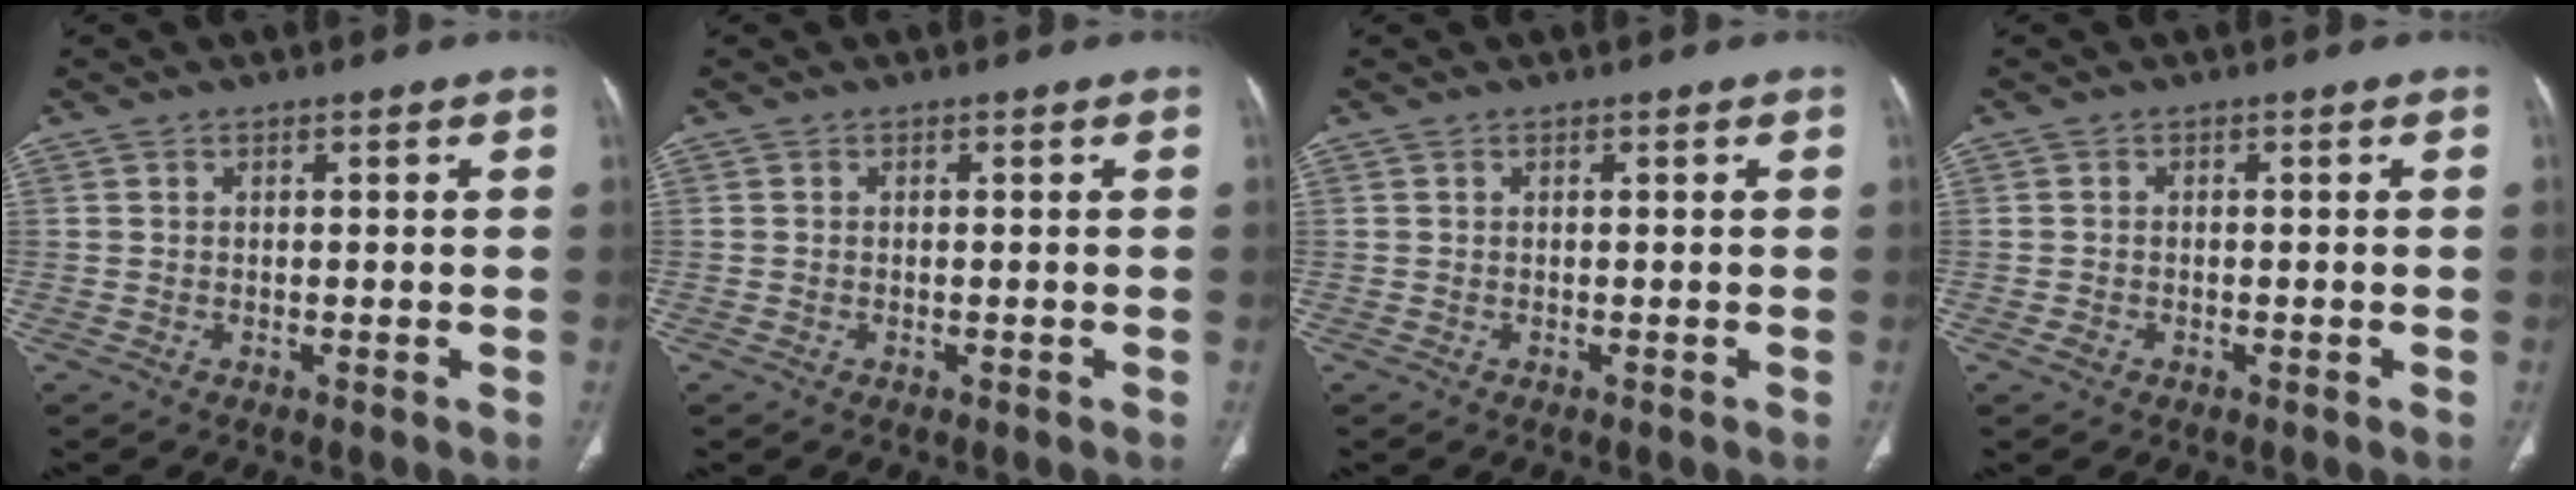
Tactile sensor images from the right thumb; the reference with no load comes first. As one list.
[{"total": 0.0}, {"total": 0.0}, {"total": 1.2, "force": [-0.6, 0.9, 0.5], "torque": [-0.011, 0.005, -0.010]}]